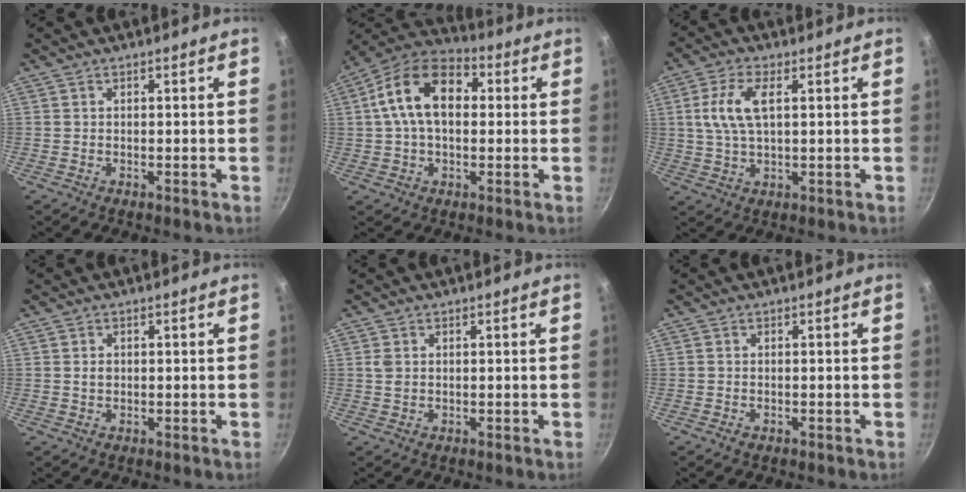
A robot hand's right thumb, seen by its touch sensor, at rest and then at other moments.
{"total": 15.0, "force": [2.2, 9.6, 11.3], "torque": [-0.168, 0.028, 0.017]}
{"total": 8.5, "force": [1.9, 4.0, 7.2], "torque": [-0.149, 0.009, 0.034]}
{"total": 1.2, "force": [0.1, 1.0, 0.7], "torque": [-0.009, 0.001, 0.001]}
{"total": 1.7, "force": [0.4, 1.3, 0.9], "torque": [-0.016, 0.001, 0.008]}
{"total": 0.8, "force": [-0.4, 0.5, 0.4], "torque": [-0.006, 0.000, -0.008]}